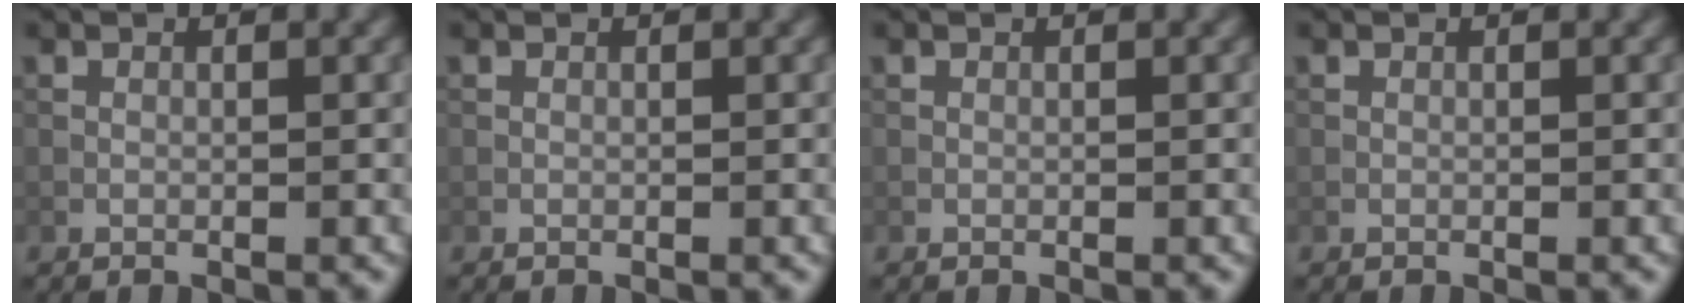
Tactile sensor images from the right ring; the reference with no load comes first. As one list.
[{"total": 0.0}, {"total": 0.0}, {"total": 0.0}]